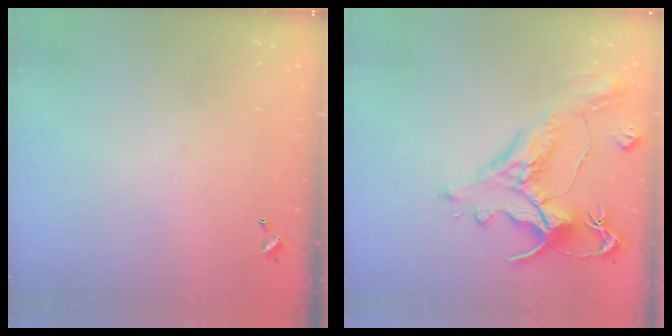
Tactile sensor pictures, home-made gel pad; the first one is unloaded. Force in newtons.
{"total": 1.6, "press": 0.8, "slide": 1.4}